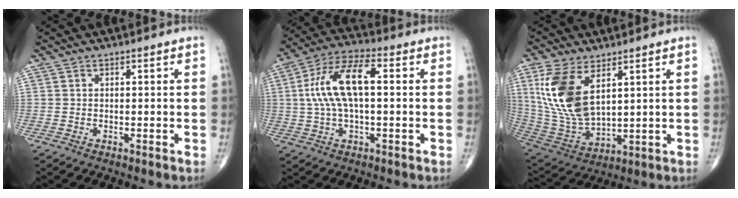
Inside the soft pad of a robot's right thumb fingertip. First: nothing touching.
{"total": 13.0, "force": [1.4, 5.5, 11.7], "torque": [-0.239, 0.033, 0.023]}
{"total": 15.7, "force": [5.8, 8.0, 12.2], "torque": [-0.249, -0.023, 0.129]}